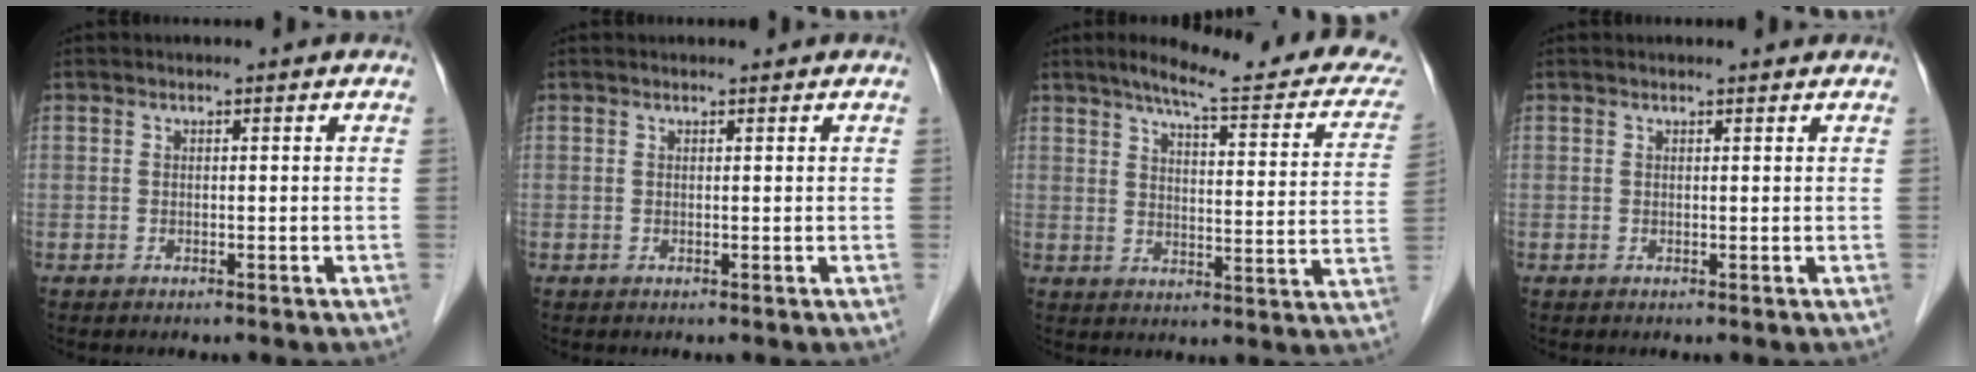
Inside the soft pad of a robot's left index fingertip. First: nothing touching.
{"total": 0.8, "force": [0.7, 0.1, 0.3], "torque": [-0.009, 0.003, 0.012]}
{"total": 19.4, "force": [16.2, 2.7, 10.2], "torque": [-0.123, -0.019, 0.193]}
{"total": 1.7, "force": [1.6, 0.2, 0.5], "torque": [-0.010, 0.010, 0.021]}